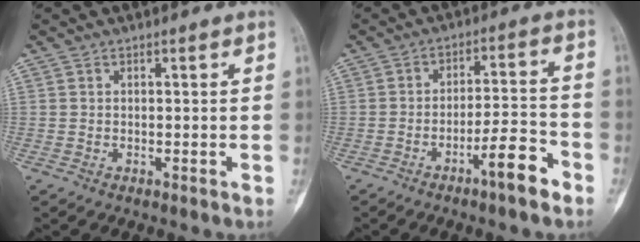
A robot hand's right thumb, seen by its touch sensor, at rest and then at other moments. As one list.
[{"total": 8.1, "force": [-4.9, 1.4, 6.3], "torque": [-0.098, 0.038, -0.077]}]